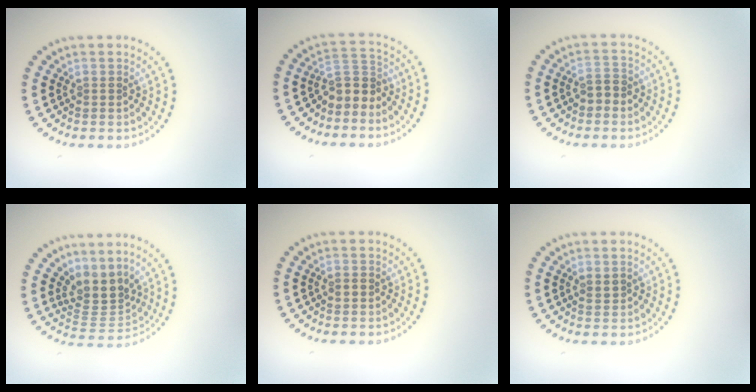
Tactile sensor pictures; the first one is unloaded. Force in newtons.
{"total": 2.7, "press": 2.0, "slide": 1.7}
{"total": 1.9, "press": 1.8, "slide": 0.5}
{"total": 3.4, "press": 2.5, "slide": 2.4}
{"total": 1.1, "press": 1.1, "slide": 0.0}
{"total": 0.7, "press": 0.6, "slide": 0.3}